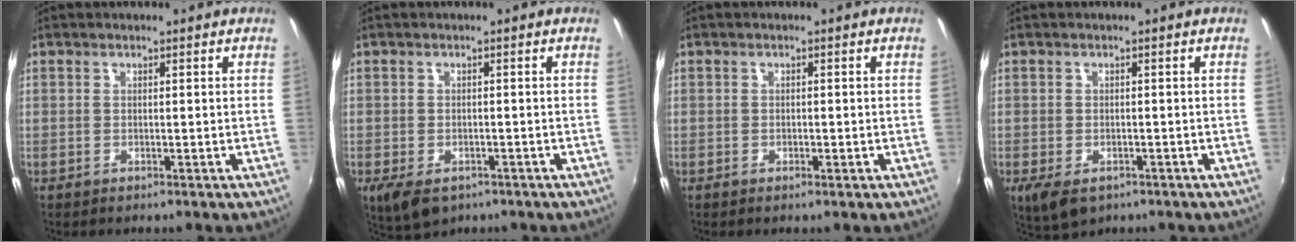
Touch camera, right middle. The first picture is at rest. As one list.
[{"total": 6.6, "force": [-3.8, 3.6, 4.1], "torque": [-0.089, -0.027, -0.060]}, {"total": 0.8, "force": [-0.4, 0.4, 0.4], "torque": [-0.008, -0.003, -0.009]}, {"total": 6.1, "force": [-3.3, 3.3, 3.9], "torque": [-0.081, -0.026, -0.050]}]